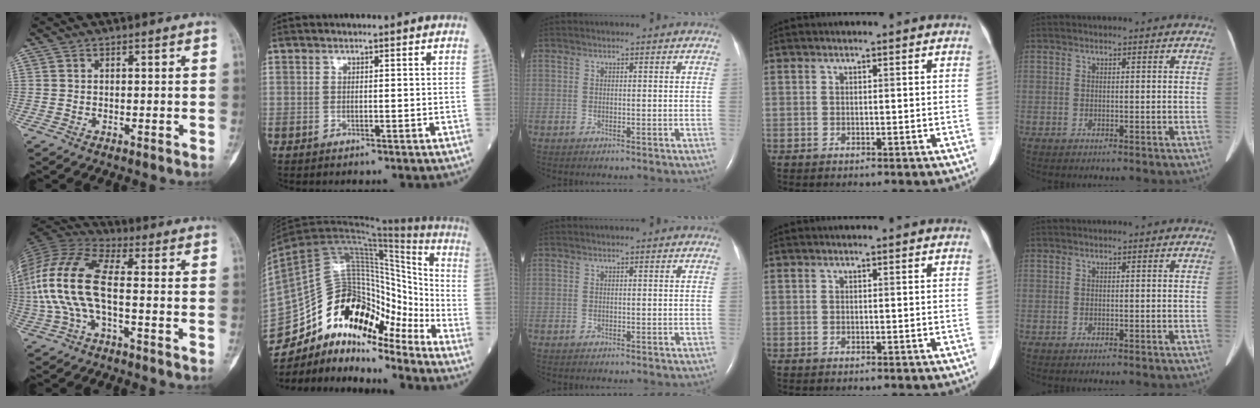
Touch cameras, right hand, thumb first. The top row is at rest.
{"thumb": {"total": 14.4, "force": [-1.6, 5.5, 13.2], "torque": [-0.305, 0.035, -0.039]}, "index": {"total": 21.6, "force": [-15.4, 8.5, 12.6], "torque": [-0.241, 0.055, -0.262]}}